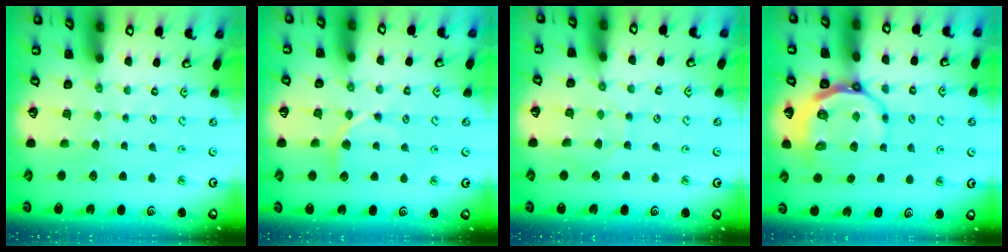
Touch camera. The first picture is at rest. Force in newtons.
{"total": 5.6, "press": 5.5, "slide": 0.8}
{"total": 3.9, "press": 3.9, "slide": 0.5}
{"total": 9.6, "press": 9.0, "slide": 3.3}